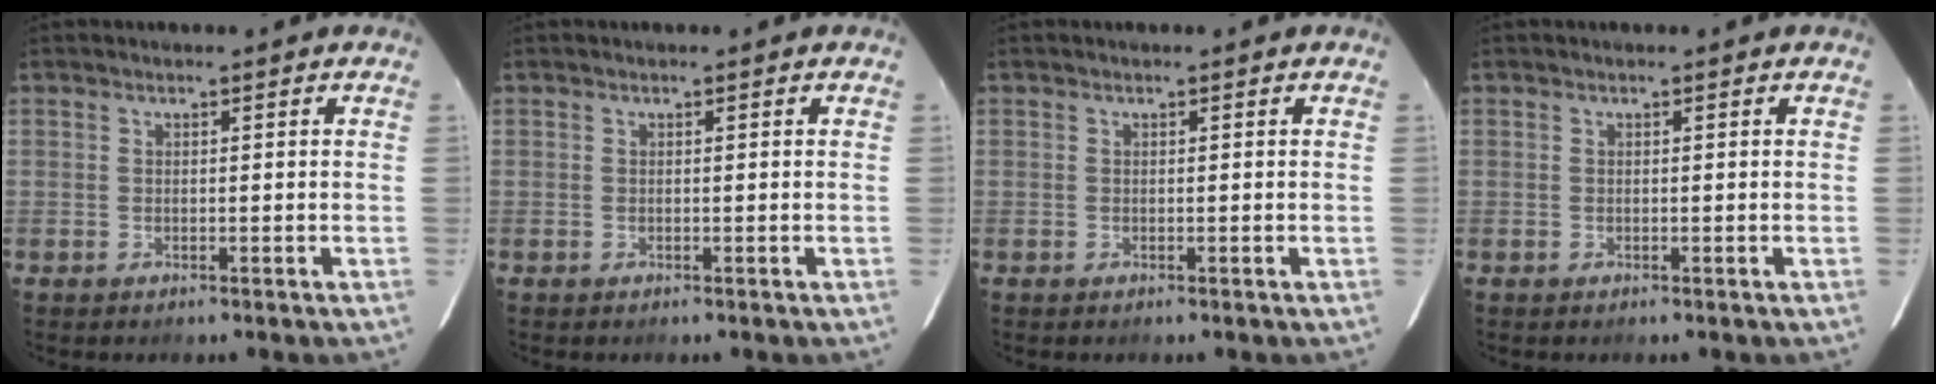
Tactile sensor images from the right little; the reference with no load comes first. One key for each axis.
{"total": 0.0}
{"total": 0.0}
{"total": 0.0}